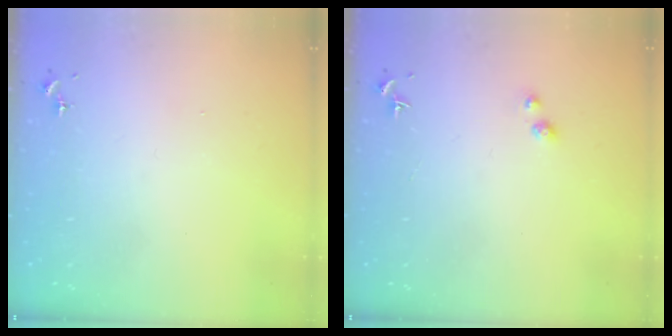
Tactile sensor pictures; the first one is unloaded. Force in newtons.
{"total": 3.0, "press": 3.0, "slide": 0.1}